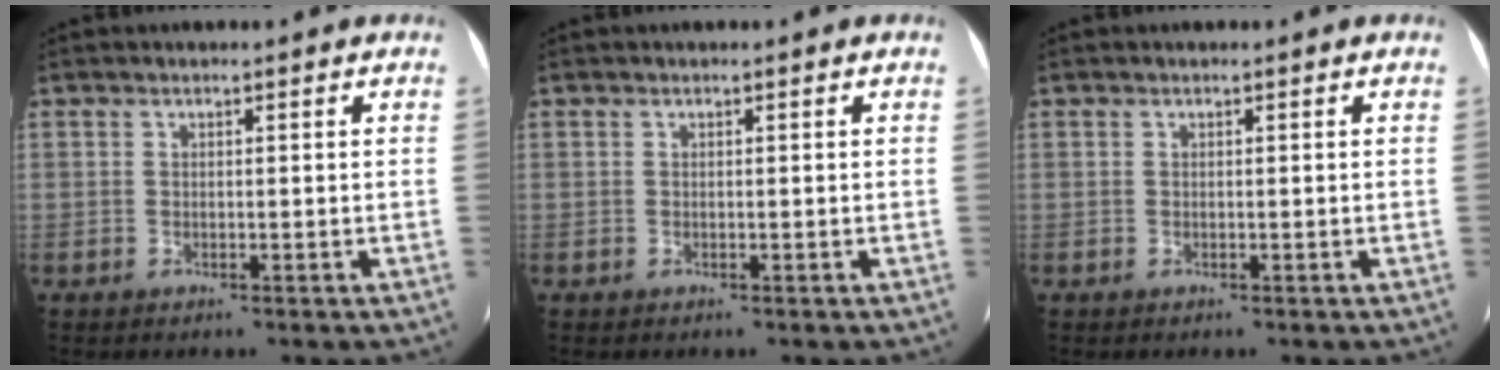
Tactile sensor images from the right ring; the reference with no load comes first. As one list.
[{"total": 0.0}, {"total": 0.0}]